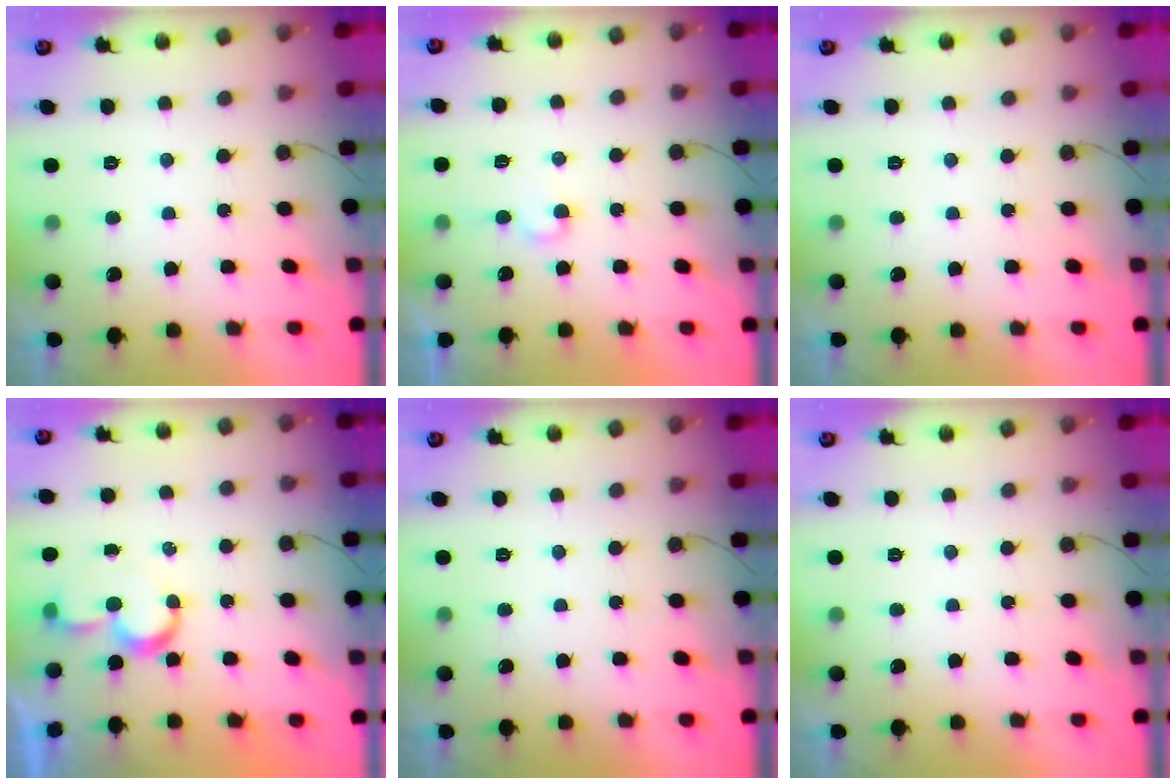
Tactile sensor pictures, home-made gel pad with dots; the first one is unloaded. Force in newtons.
{"total": 3.8, "press": 3.7, "slide": 0.3}
{"total": 0.0}
{"total": 5.5, "press": 5.4, "slide": 0.5}
{"total": 0.0}
{"total": 0.0}